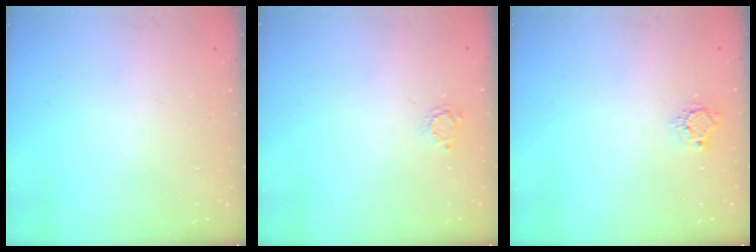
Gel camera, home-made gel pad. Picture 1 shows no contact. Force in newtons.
{"total": 2.6, "press": 2.6, "slide": 0.4}
{"total": 6.0, "press": 6.0, "slide": 0.5}